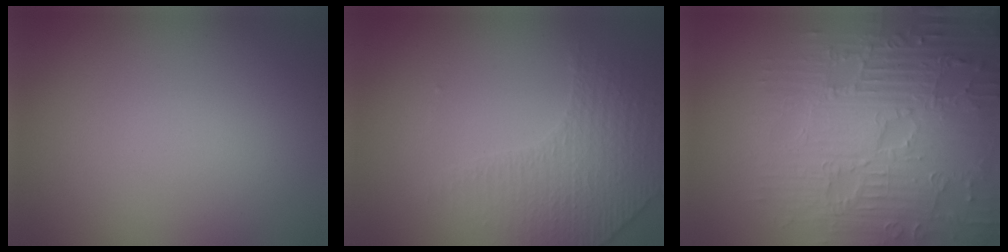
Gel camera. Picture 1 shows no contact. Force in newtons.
{"total": 4.2, "press": 2.9, "slide": 3.1}
{"total": 9.6, "press": 6.9, "slide": 6.7}